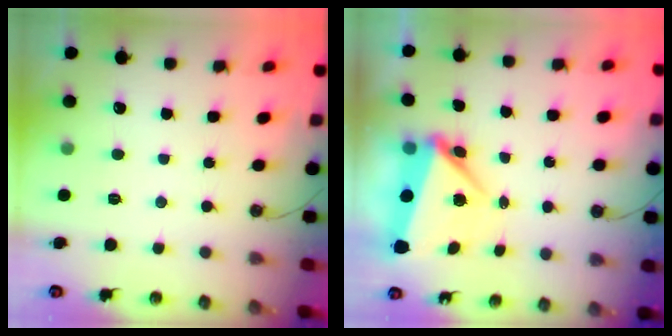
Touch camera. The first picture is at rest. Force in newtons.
{"total": 6.8, "press": 6.7, "slide": 1.3}